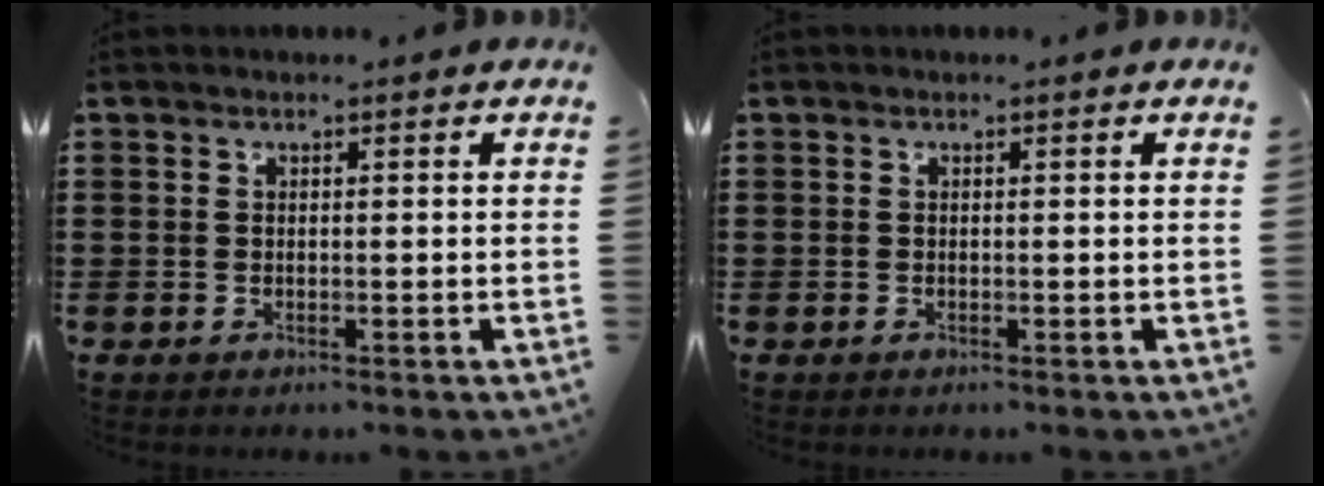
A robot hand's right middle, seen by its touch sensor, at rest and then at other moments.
{"total": 0.0}